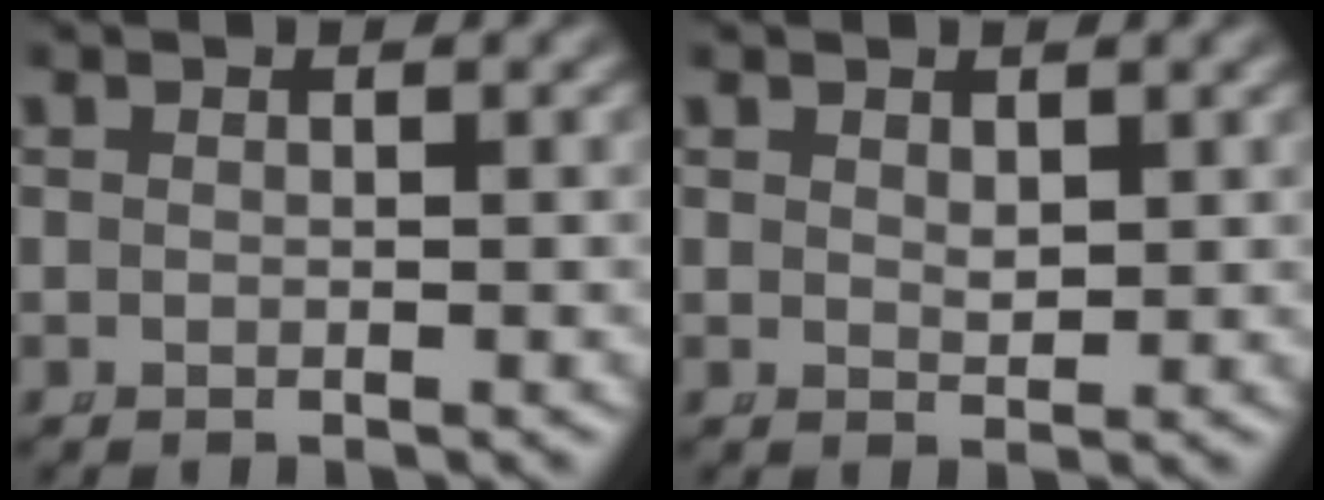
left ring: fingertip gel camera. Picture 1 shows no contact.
{"total": 1.0, "force": [0.6, 0.3, 0.7], "torque": [-0.007, -0.012, 0.020]}